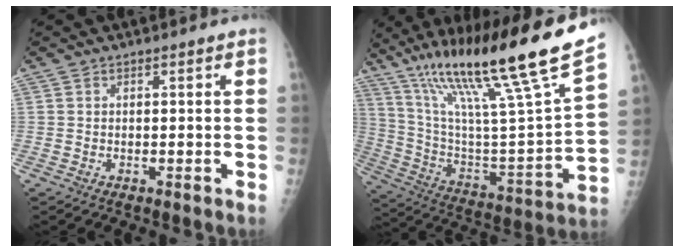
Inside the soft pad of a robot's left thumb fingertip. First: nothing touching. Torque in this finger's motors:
{"motor_torque": [0.63, 0.39, 1.54, -1.23, 0.19]}